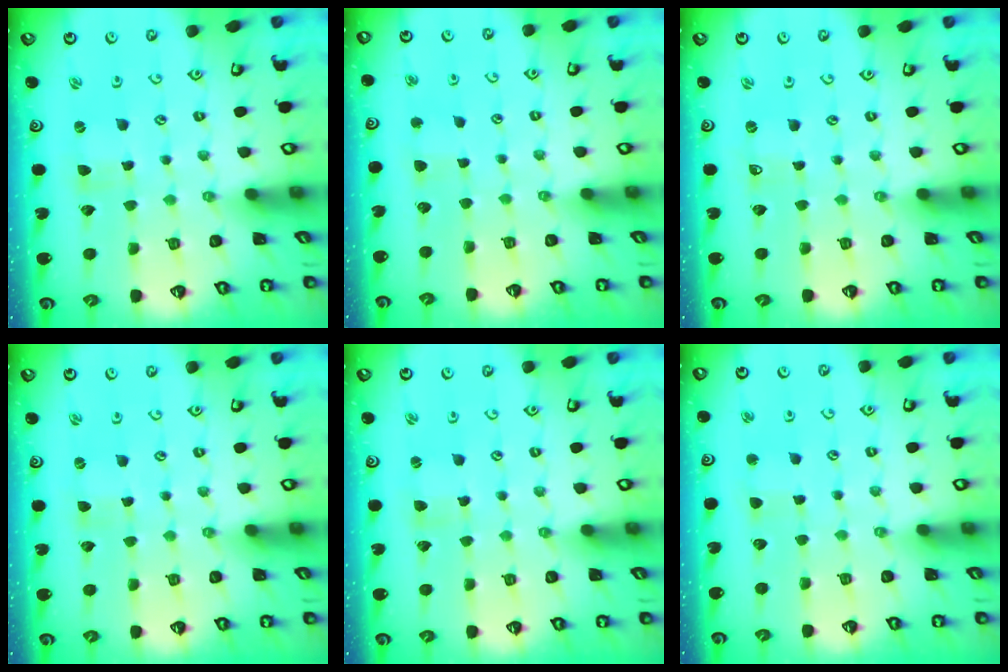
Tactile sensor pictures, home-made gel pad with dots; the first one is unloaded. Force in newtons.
{"total": 2.1, "press": 2.0, "slide": 0.4}
{"total": 0.0}
{"total": 0.0}
{"total": 1.6, "press": 1.6, "slide": 0.2}
{"total": 2.7, "press": 2.7, "slide": 0.3}